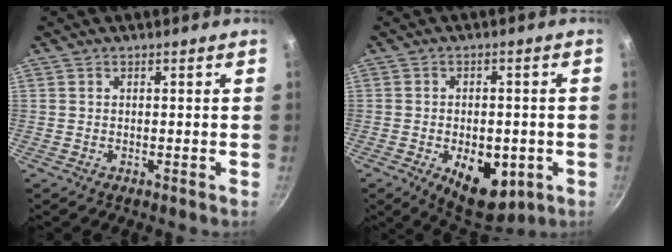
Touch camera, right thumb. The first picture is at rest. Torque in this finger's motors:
{"motor_torque": [-0.19, 0.48, 0.30, -0.27, 0.08]}